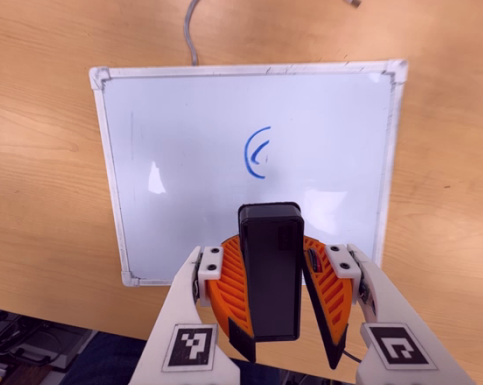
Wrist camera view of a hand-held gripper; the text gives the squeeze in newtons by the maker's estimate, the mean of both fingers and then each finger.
{"total": 9.8, "left": 10.1, "right": 9.5}